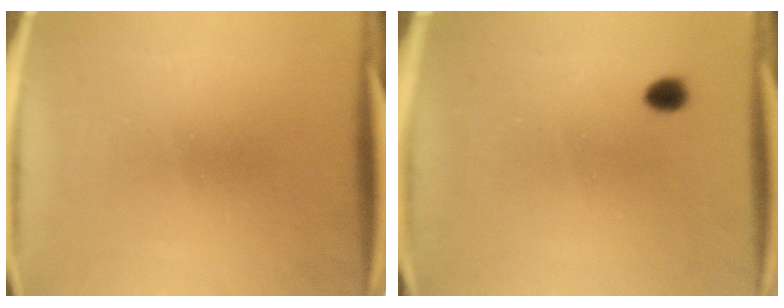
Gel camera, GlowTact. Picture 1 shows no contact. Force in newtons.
{"total": 2.1}